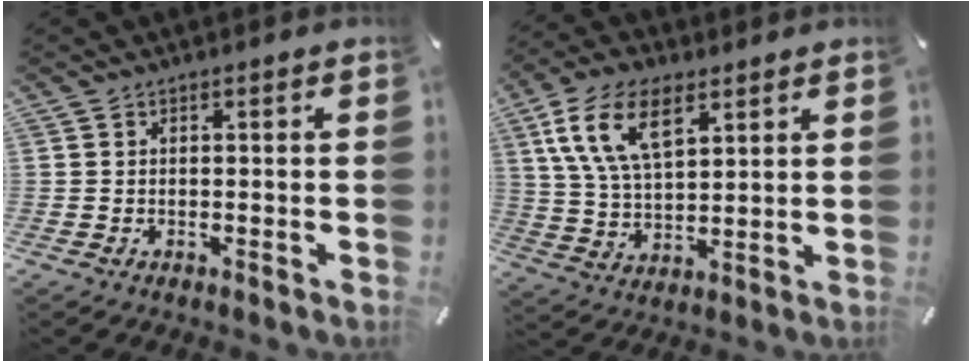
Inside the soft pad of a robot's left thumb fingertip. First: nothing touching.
{"total": 13.5, "force": [6.6, 7.2, 9.3], "torque": [-0.207, -0.006, 0.120]}